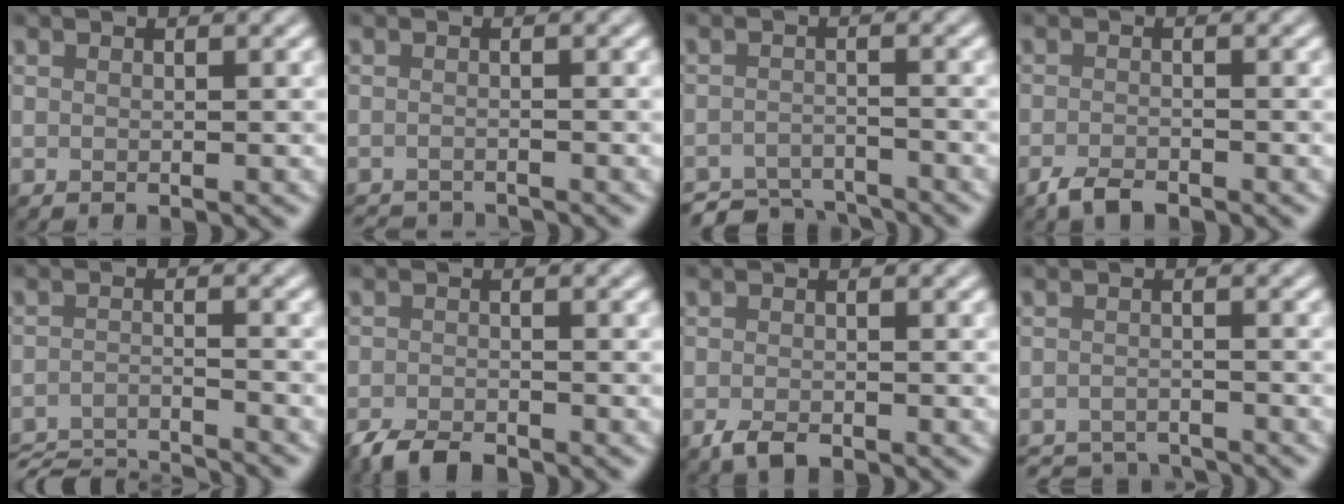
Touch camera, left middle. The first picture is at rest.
{"total": 2.9, "force": [-2.8, 0.3, 0.4], "torque": [-0.005, -0.011, -0.044]}
{"total": 4.2, "force": [-4.0, 1.0, 0.7], "torque": [-0.010, -0.007, -0.072]}
{"total": 2.0, "force": [-1.5, 0.7, 1.1], "torque": [-0.023, -0.001, -0.032]}
{"total": 8.2, "force": [-7.9, 1.1, 2.1], "torque": [-0.037, -0.015, -0.129]}
{"total": 3.0, "force": [-2.5, 1.0, 1.4], "torque": [-0.026, -0.004, -0.051]}
{"total": 1.9, "force": [-1.2, 0.8, 1.1], "torque": [-0.024, -0.004, -0.024]}
{"total": 4.0, "force": [-4.0, 0.6, 0.5], "torque": [-0.005, -0.006, -0.065]}